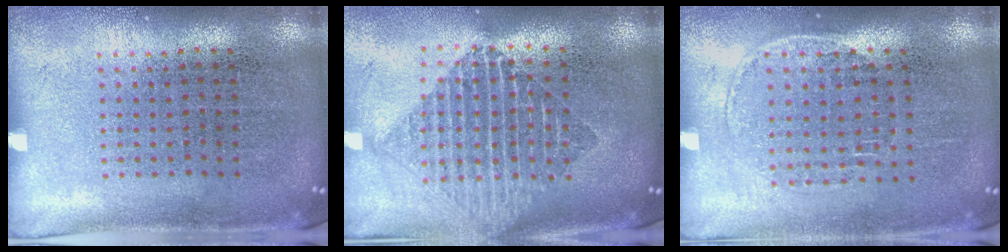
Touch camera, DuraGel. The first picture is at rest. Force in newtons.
{"total": 1.8, "press": 1.5, "slide": 1.0}
{"total": 1.2, "press": 1.0, "slide": 0.7}